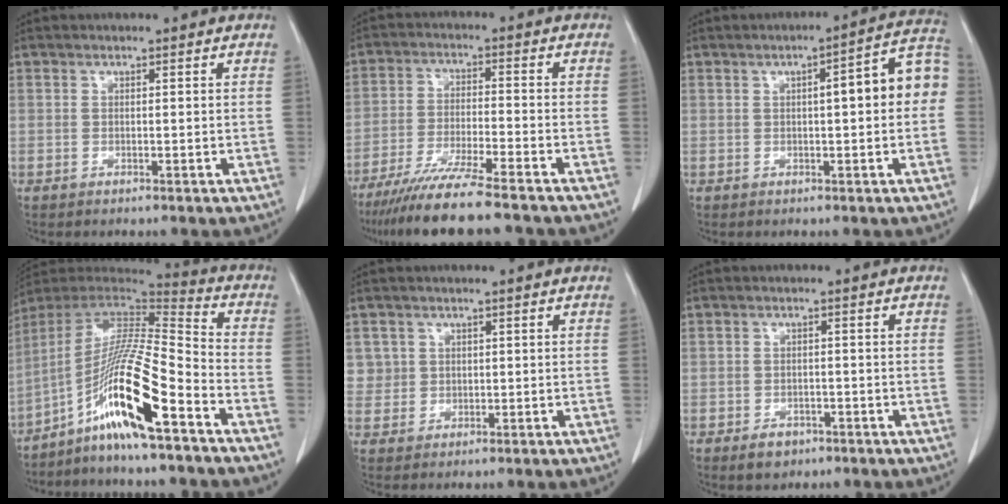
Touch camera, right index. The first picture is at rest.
{"total": 12.6, "force": [-10.5, -0.1, 7.0], "torque": [-0.111, -0.034, -0.172]}
{"total": 8.7, "force": [0.6, 1.3, 8.6], "torque": [-0.111, 0.033, 0.003]}
{"total": 15.9, "force": [-8.7, 0.1, 13.3], "torque": [-0.258, -0.006, -0.161]}
{"total": 3.0, "force": [1.0, 2.8, -0.2], "torque": [0.022, 0.002, 0.016]}
{"total": 2.9, "force": [-1.8, 1.9, 1.1], "torque": [-0.016, 0.003, -0.018]}